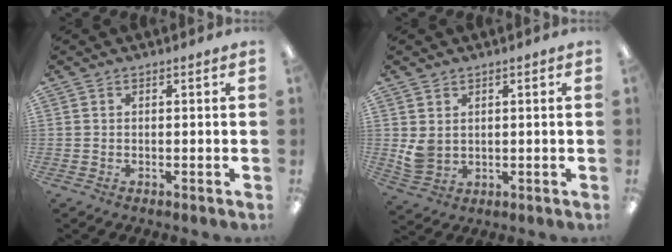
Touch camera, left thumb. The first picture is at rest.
{"total": 4.7, "force": [1.3, 4.0, 2.1], "torque": [-0.033, 0.001, 0.029]}